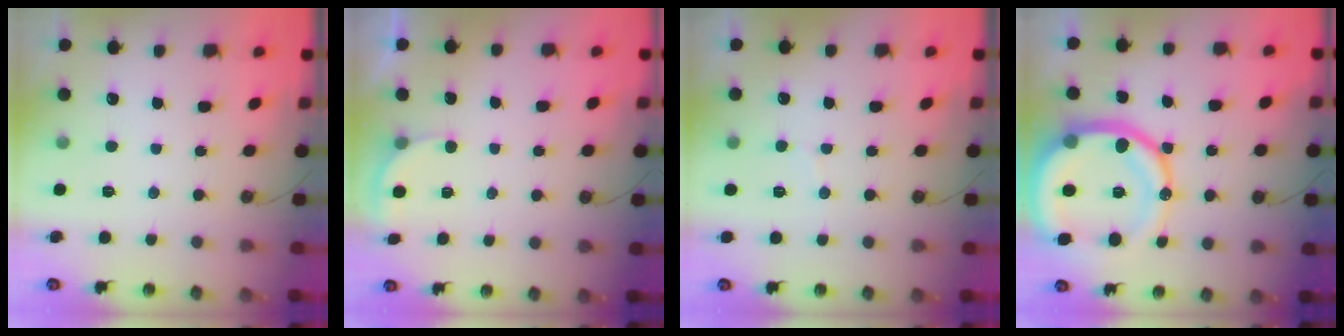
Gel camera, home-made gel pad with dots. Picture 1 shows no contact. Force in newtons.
{"total": 2.5, "press": 2.5, "slide": 0.2}
{"total": 2.9, "press": 2.7, "slide": 1.1}
{"total": 21.2, "press": 21.0, "slide": 3.0}